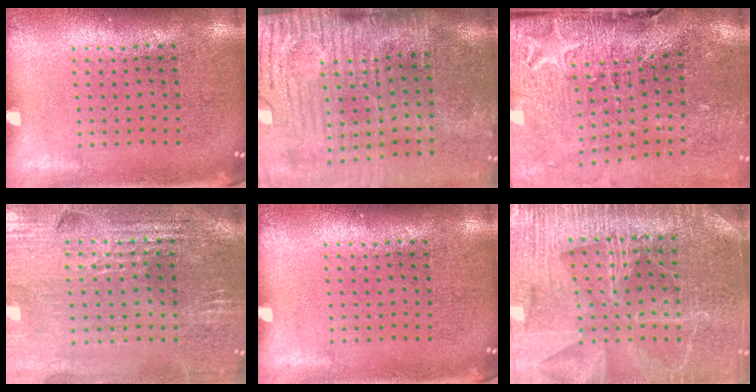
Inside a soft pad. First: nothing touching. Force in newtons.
{"total": 4.8, "press": 3.9, "slide": 2.8}
{"total": 3.6, "press": 3.3, "slide": 1.4}
{"total": 2.8, "press": 2.8, "slide": 0.5}
{"total": 0.0}
{"total": 4.2, "press": 3.9, "slide": 1.5}